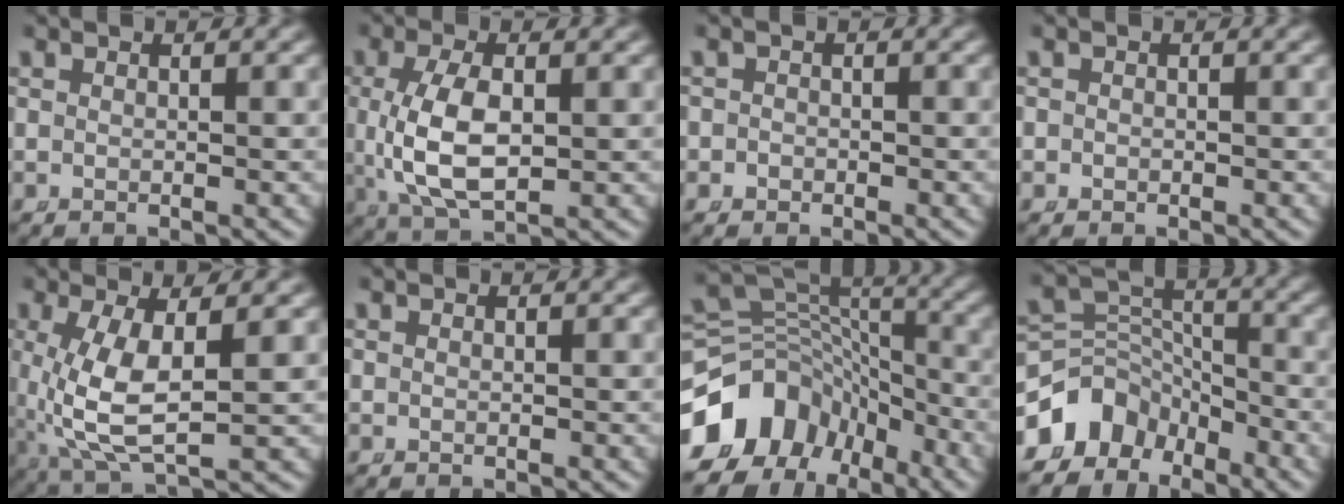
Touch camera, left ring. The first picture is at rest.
{"total": 6.4, "force": [-0.1, 3.3, 5.4], "torque": [-0.128, -0.012, 0.014]}
{"total": 1.5, "force": [-0.8, 1.3, -0.1], "torque": [-0.001, -0.011, -0.012]}
{"total": 0.9, "force": [-0.4, 0.8, 0.0], "torque": [-0.003, -0.008, -0.005]}
{"total": 7.6, "force": [0.4, 3.5, 6.7], "torque": [-0.143, -0.024, 0.027]}
{"total": 0.0}
{"total": 12.6, "force": [-4.2, 9.9, 6.7], "torque": [-0.116, -0.029, -0.066]}
{"total": 9.5, "force": [-3.7, 7.7, 4.1], "torque": [-0.083, -0.023, -0.067]}